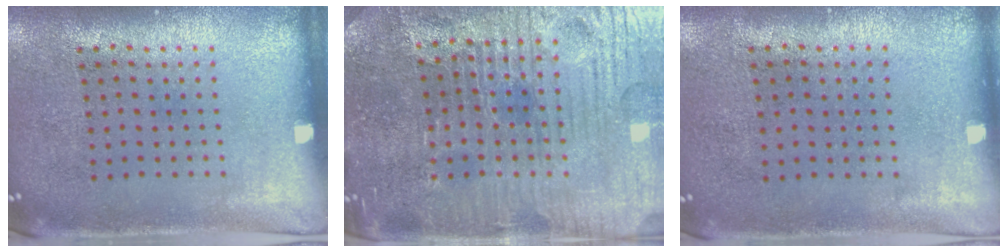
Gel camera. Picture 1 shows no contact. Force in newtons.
{"total": 5.3, "press": 5.0, "slide": 1.5}
{"total": 0.0}